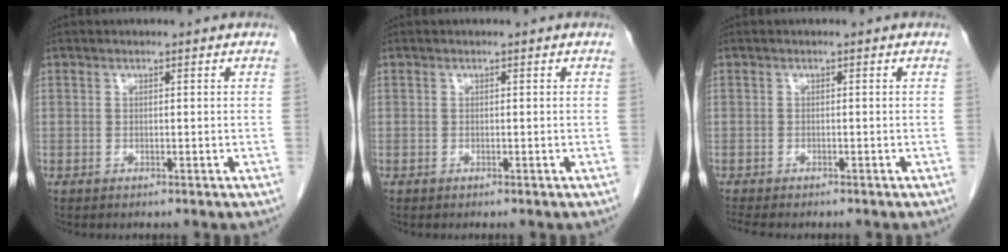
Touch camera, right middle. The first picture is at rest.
{"total": 0.0}
{"total": 4.7, "force": [-4.1, 1.1, 2.1], "torque": [-0.029, -0.010, -0.061]}